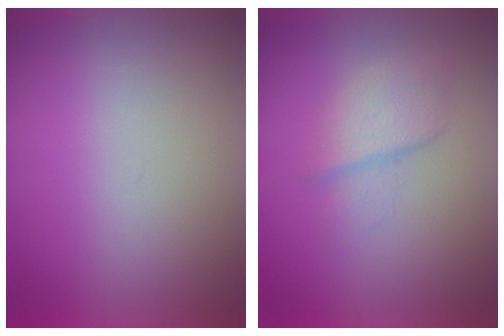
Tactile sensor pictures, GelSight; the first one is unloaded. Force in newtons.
{"total": 2.2}